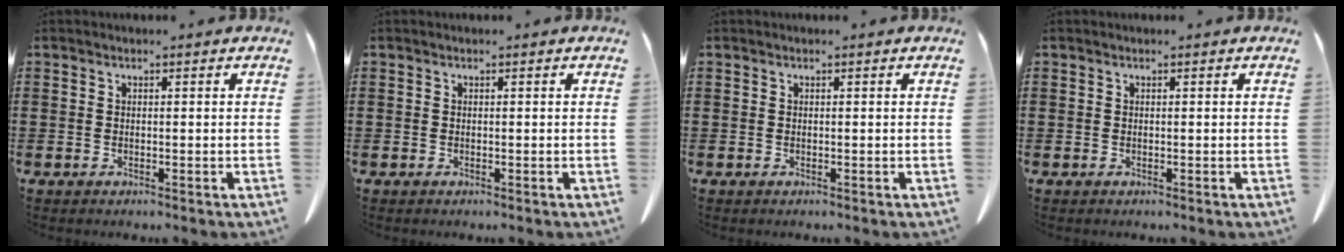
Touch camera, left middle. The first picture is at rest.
{"total": 0.0}
{"total": 0.0}
{"total": 0.0}